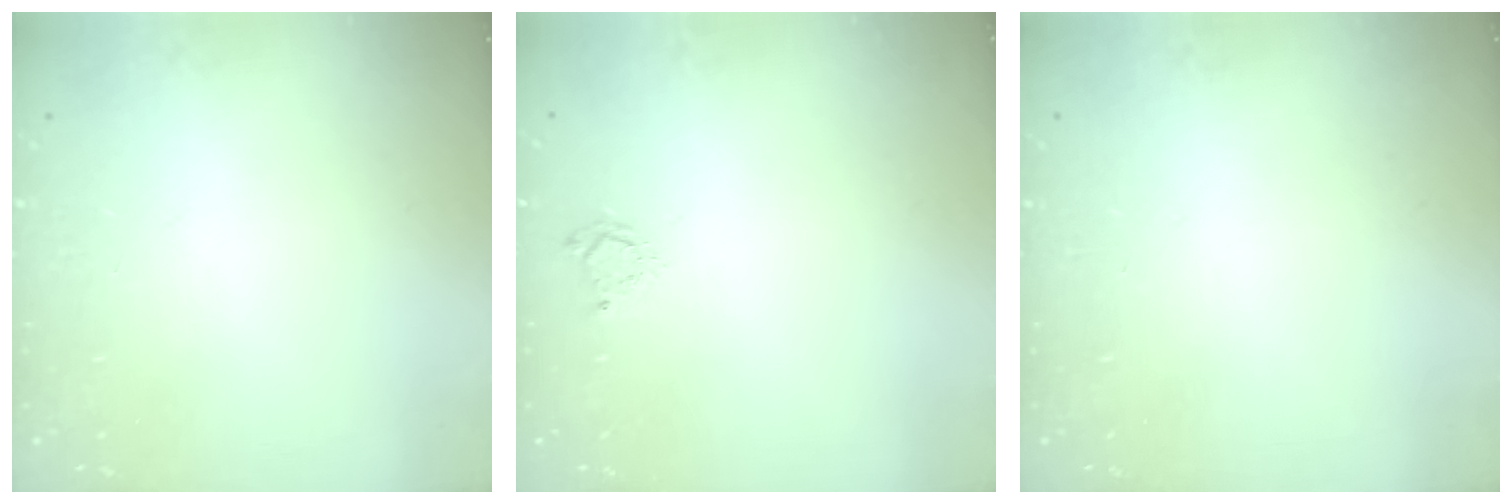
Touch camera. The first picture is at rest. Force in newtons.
{"total": 3.8, "press": 3.7, "slide": 0.6}
{"total": 0.0}